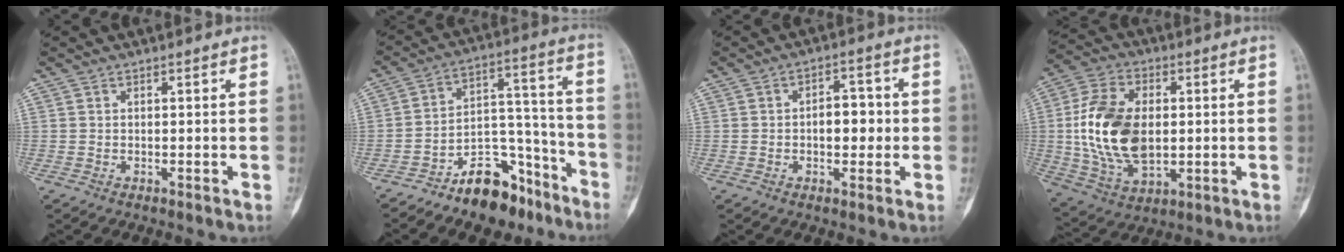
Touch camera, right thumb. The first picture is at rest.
{"total": 13.8, "force": [-9.9, 7.2, 6.5], "torque": [-0.070, 0.104, -0.162]}
{"total": 6.0, "force": [-0.3, 3.6, 4.8], "torque": [-0.045, 0.016, -0.007]}
{"total": 17.8, "force": [0.5, 10.9, 14.0], "torque": [-0.259, -0.001, 0.017]}